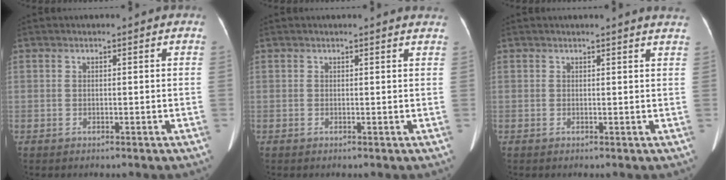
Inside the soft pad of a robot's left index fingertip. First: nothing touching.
{"total": 2.6, "force": [2.6, 0.2, 0.4], "torque": [-0.008, -0.006, 0.010]}
{"total": 3.8, "force": [3.7, -0.2, 1.0], "torque": [-0.013, -0.007, 0.021]}